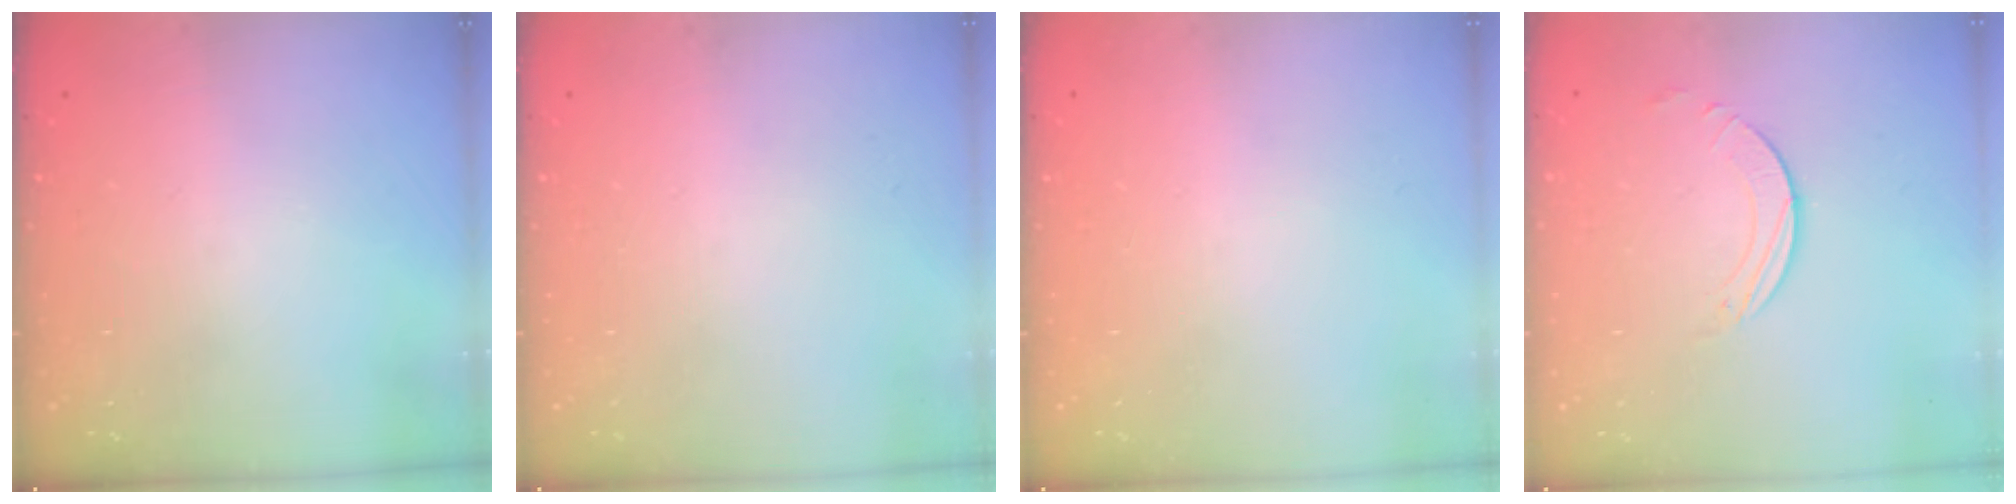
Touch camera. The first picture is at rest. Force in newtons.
{"total": 0.0}
{"total": 0.0}
{"total": 1.6, "press": 1.6, "slide": 0.2}